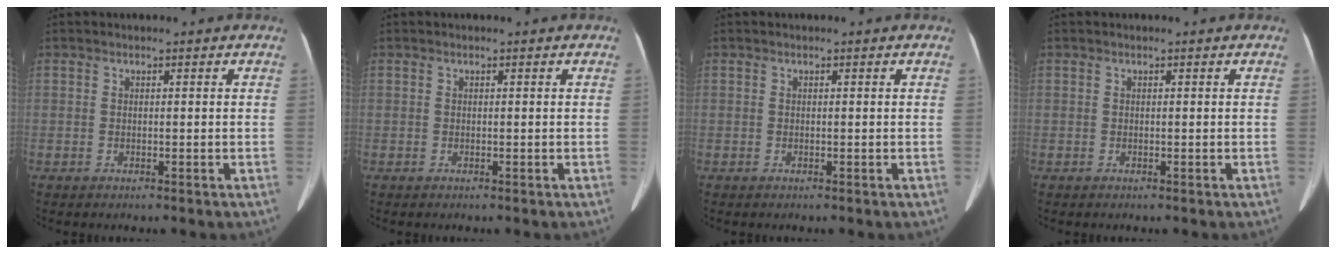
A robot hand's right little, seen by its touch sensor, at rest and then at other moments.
{"total": 0.0}
{"total": 0.0}
{"total": 0.0}